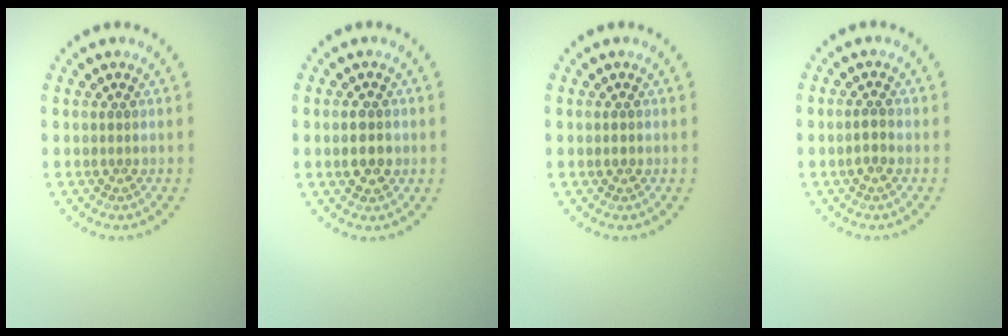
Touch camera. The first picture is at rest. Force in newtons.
{"total": 2.0, "press": 2.0, "slide": 0.2}
{"total": 0.7, "press": 0.7, "slide": 0.1}
{"total": 1.2, "press": 1.2, "slide": 0.3}